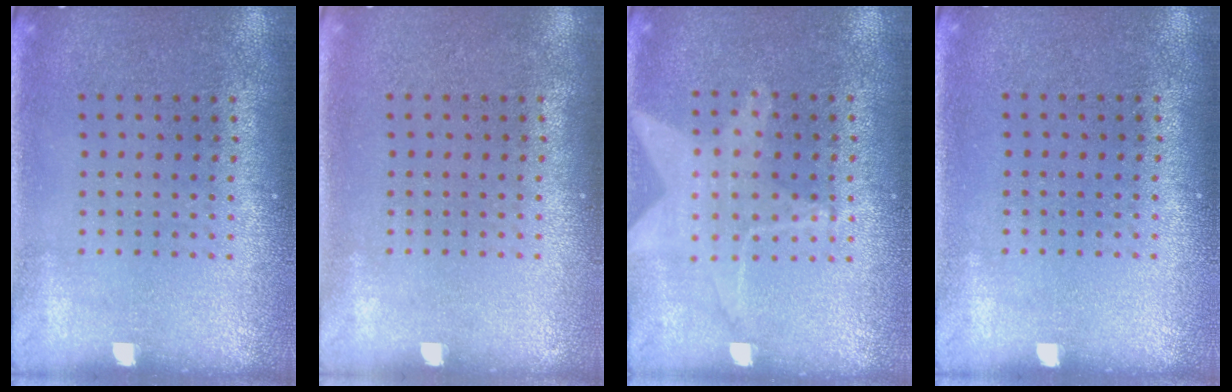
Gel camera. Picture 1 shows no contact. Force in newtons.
{"total": 0.0}
{"total": 1.5, "press": 1.4, "slide": 0.5}
{"total": 0.0}